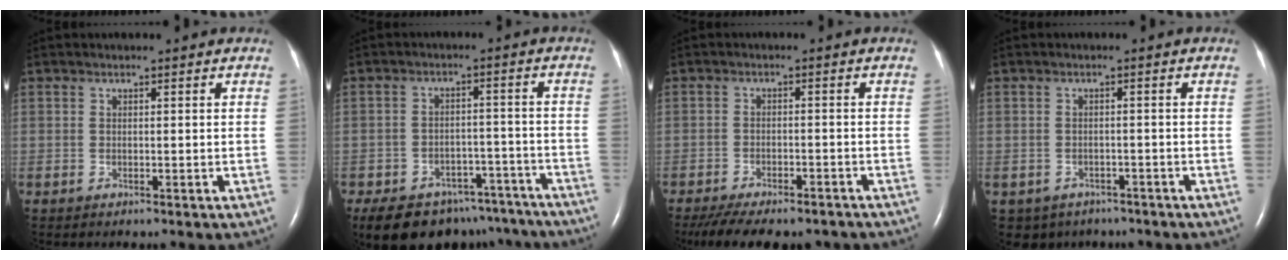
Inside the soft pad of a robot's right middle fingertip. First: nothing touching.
{"total": 17.4, "force": [-13.8, 8.6, 6.2], "torque": [-0.109, 0.006, -0.175]}
{"total": 14.1, "force": [-11.7, 4.5, 6.5], "torque": [-0.144, -0.014, -0.159]}
{"total": 5.2, "force": [-3.8, 3.5, 0.5], "torque": [-0.005, 0.011, -0.046]}